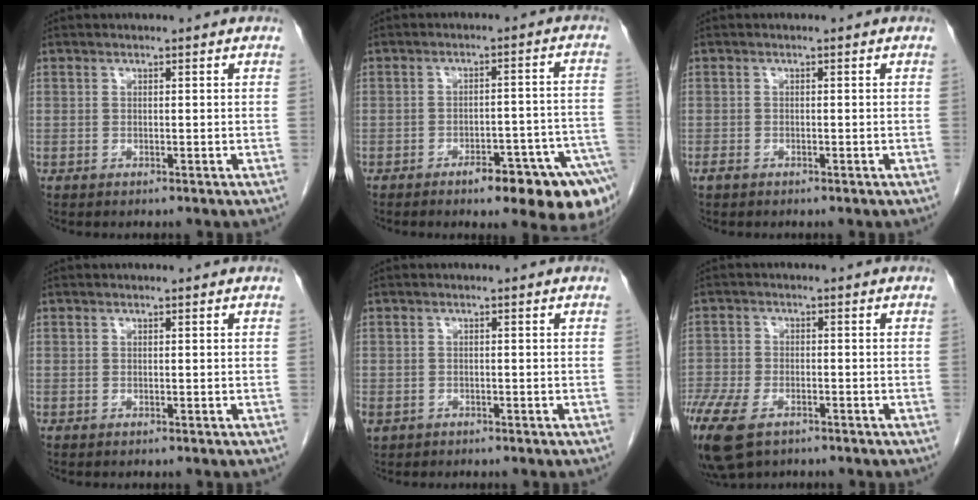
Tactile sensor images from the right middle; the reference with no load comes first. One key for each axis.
{"total": 12.9, "fx": -8.3, "fy": 1.9, "fz": 9.7, "tx": -0.043, "ty": 0.028, "tz": -0.104}
{"total": 0.7, "fx": -0.6, "fy": 0.3, "fz": 0.3, "tx": -0.009, "ty": -0.001, "tz": -0.011}
{"total": 0.0}
{"total": 2.9, "fx": -1.9, "fy": 2.0, "fz": 0.7, "tx": -0.017, "ty": -0.003, "tz": -0.031}
{"total": 14.2, "fx": -8.8, "fy": 7.3, "fz": 8.4, "tx": -0.233, "ty": -0.022, "tz": -0.143}